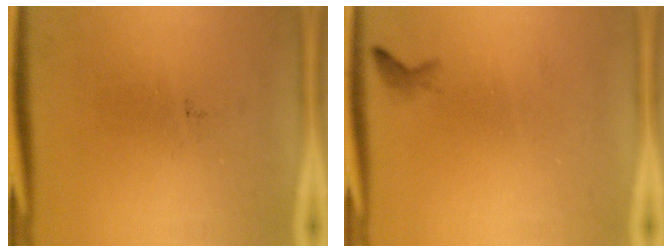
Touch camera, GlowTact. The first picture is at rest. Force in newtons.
{"total": 0.7}